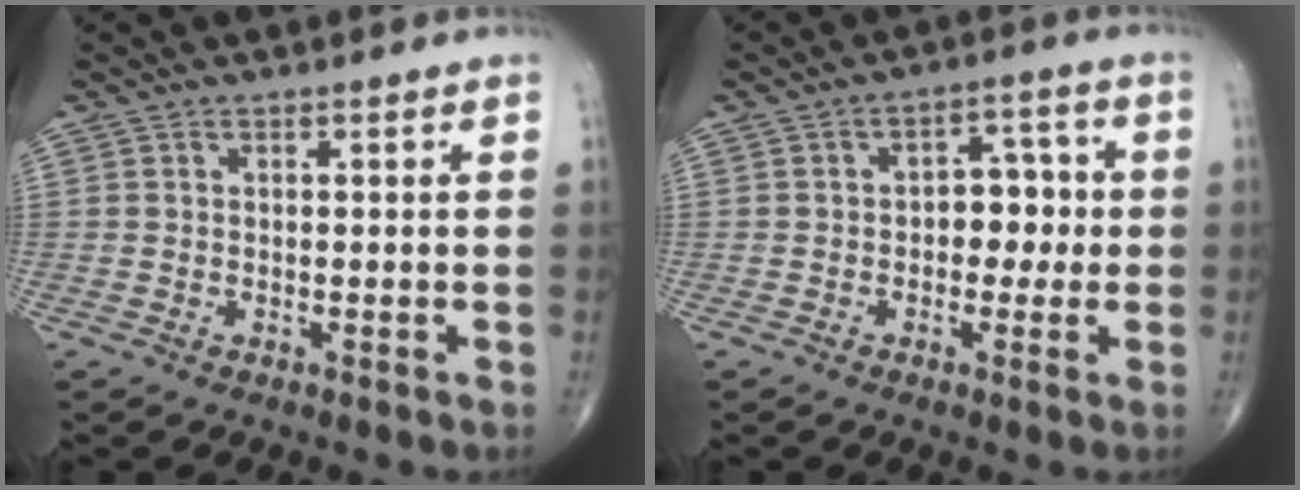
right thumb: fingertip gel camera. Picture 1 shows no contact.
{"total": 6.3, "force": [-0.3, 4.3, 4.6], "torque": [-0.026, 0.019, -0.013]}